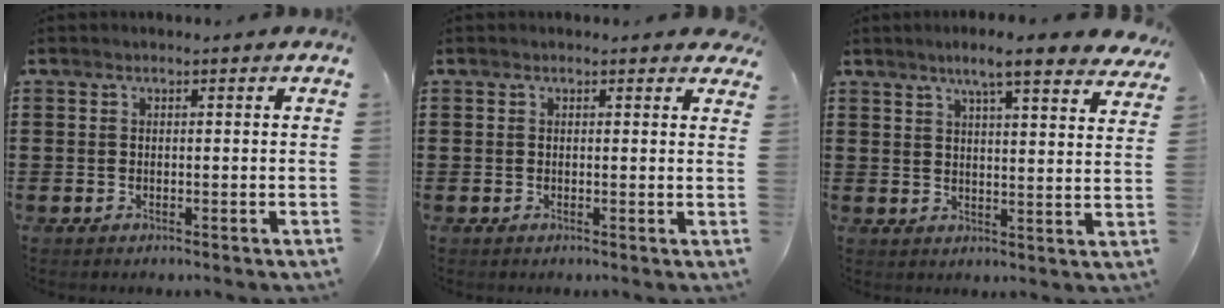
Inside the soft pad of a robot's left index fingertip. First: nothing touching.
{"total": 0.8, "force": [0.6, 0.3, 0.5], "torque": [-0.003, -0.001, 0.010]}
{"total": 6.0, "force": [4.9, 0.1, 3.5], "torque": [-0.075, -0.017, 0.081]}